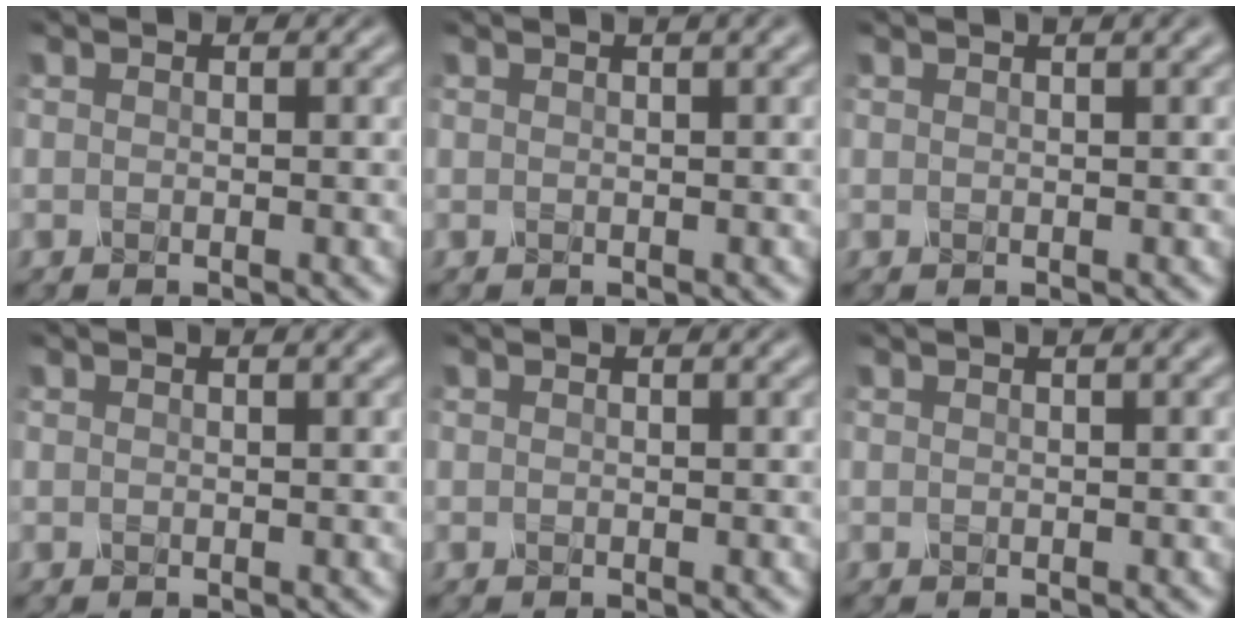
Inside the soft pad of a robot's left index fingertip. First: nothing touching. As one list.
[{"total": 2.2, "force": [1.3, 0.7, 1.7], "torque": [-0.012, 0.008, 0.004]}, {"total": 2.6, "force": [1.5, 0.9, 1.9], "torque": [-0.012, 0.010, 0.002]}, {"total": 1.4, "force": [0.9, 0.4, 1.0], "torque": [-0.013, 0.001, 0.007]}, {"total": 0.5, "force": [0.4, 0.1, 0.3], "torque": [-0.006, 0.000, 0.002]}, {"total": 1.6, "force": [0.9, 0.4, 1.3], "torque": [-0.019, 0.004, 0.010]}]